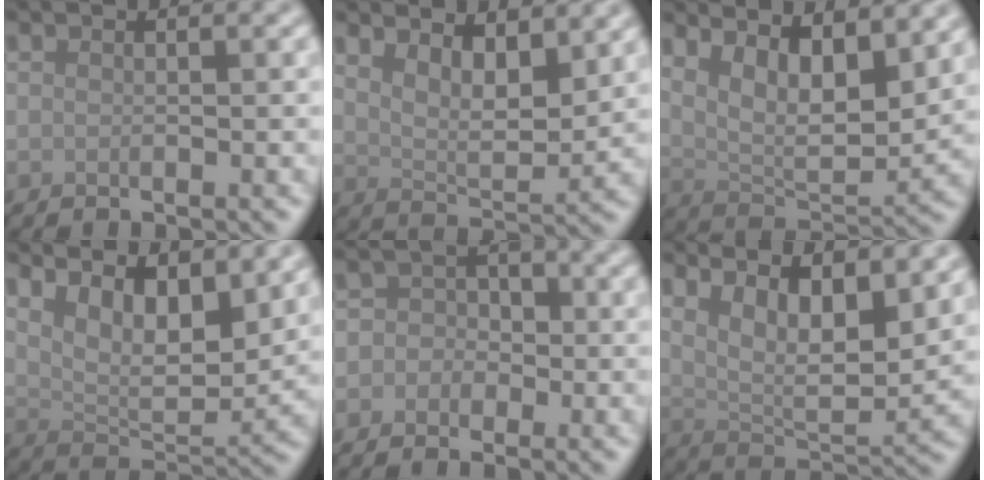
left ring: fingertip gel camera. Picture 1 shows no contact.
{"total": 5.1, "force": [3.1, 2.1, 3.4], "torque": [-0.064, -0.010, 0.048]}
{"total": 9.0, "force": [4.2, 3.7, 7.0], "torque": [-0.120, -0.008, 0.075]}
{"total": 8.4, "force": [4.3, 3.6, 6.2], "torque": [-0.109, -0.010, 0.075]}
{"total": 3.5, "force": [-0.8, 3.3, 0.8], "torque": [0.019, 0.021, -0.041]}
{"total": 9.9, "force": [4.8, 3.7, 7.8], "torque": [-0.123, -0.001, 0.079]}